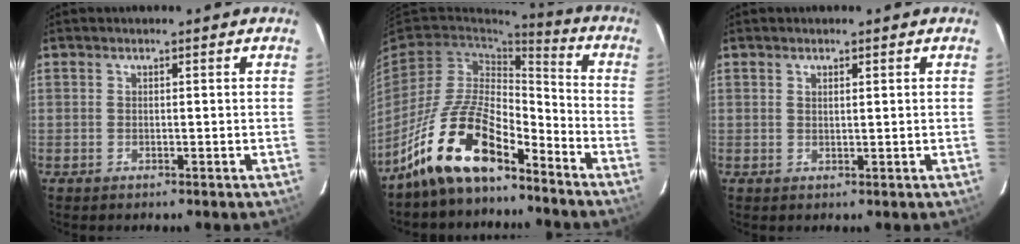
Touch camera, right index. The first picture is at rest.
{"total": 15.2, "force": [-11.0, 5.1, 9.1], "torque": [-0.185, 0.010, -0.209]}
{"total": 1.1, "force": [0.7, 0.3, 0.8], "torque": [-0.015, 0.002, 0.012]}